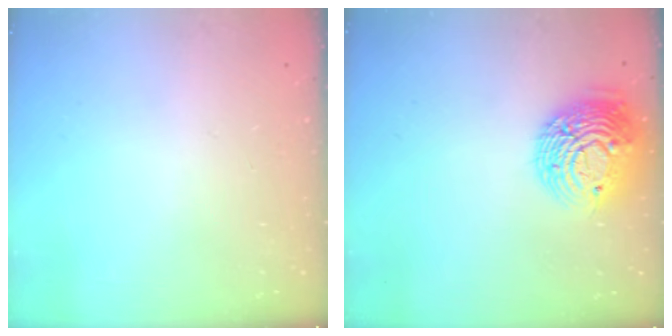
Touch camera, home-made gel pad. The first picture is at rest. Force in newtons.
{"total": 13.9, "press": 13.8, "slide": 1.0}